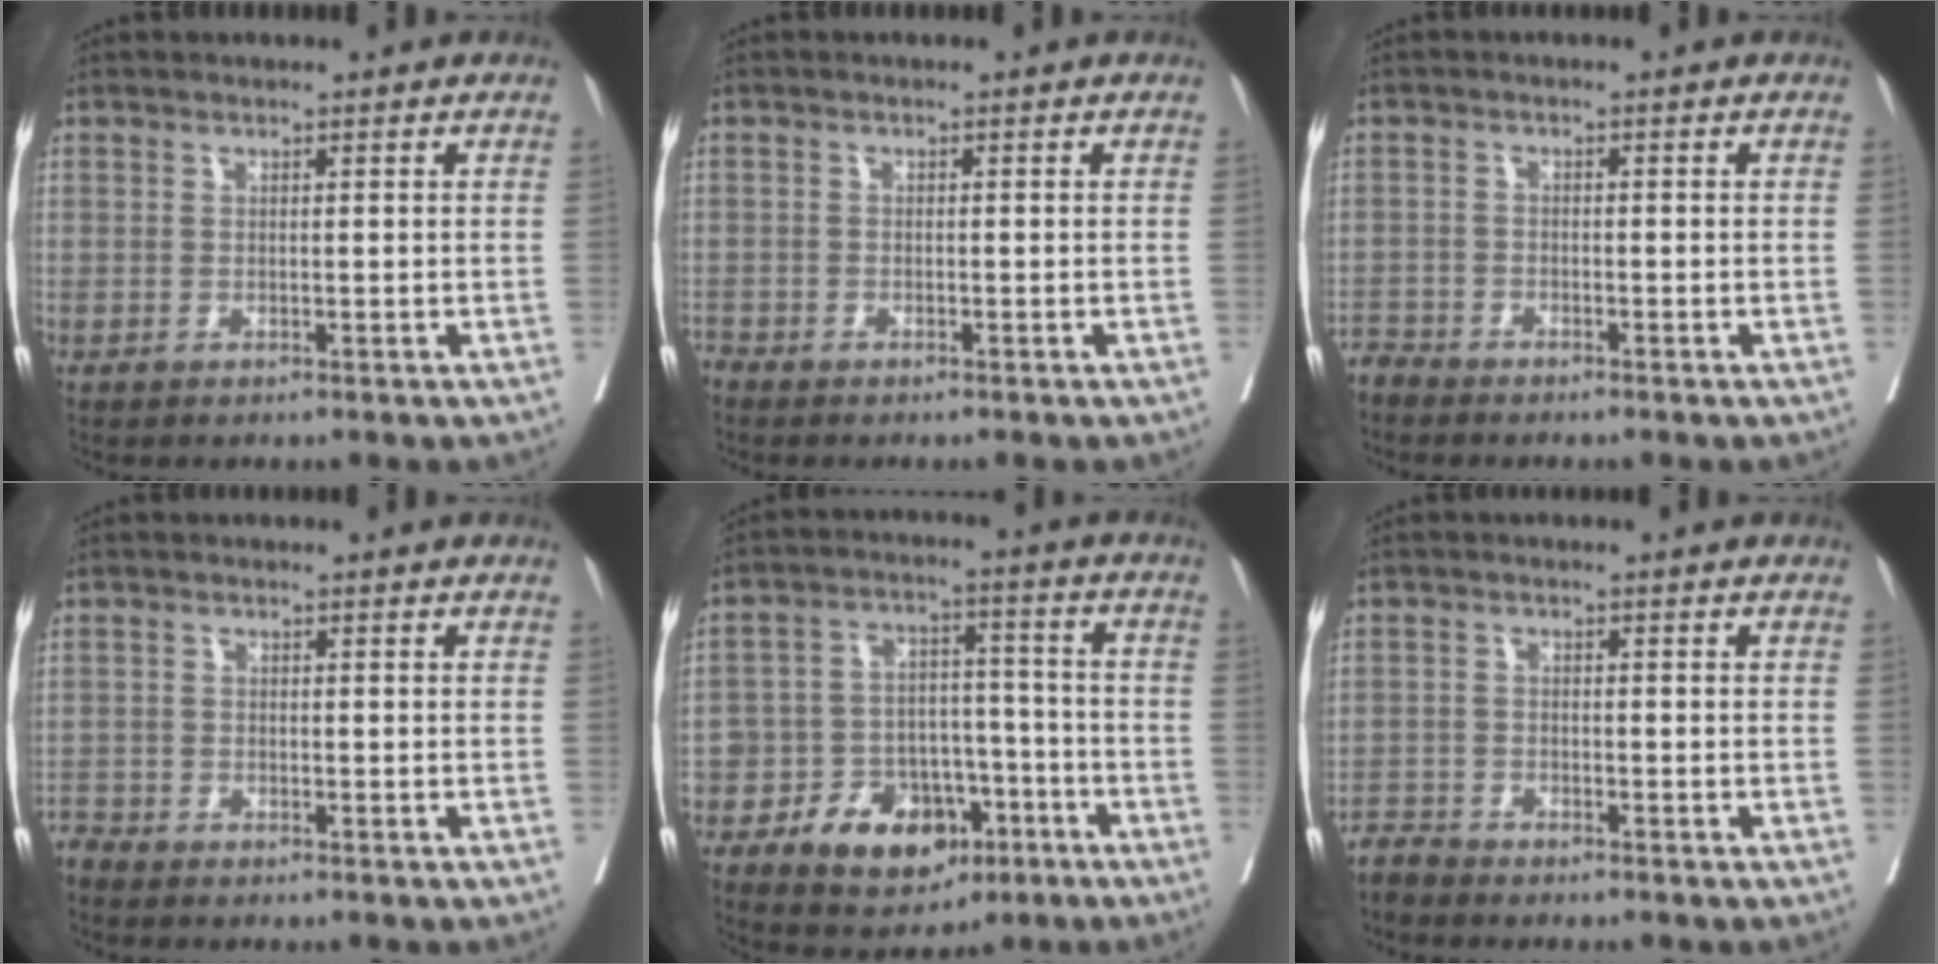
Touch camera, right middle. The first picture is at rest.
{"total": 1.3, "force": [-1.2, 0.4, -0.1], "torque": [0.005, 0.000, -0.024]}
{"total": 2.2, "force": [-2.1, 0.1, -0.6], "torque": [0.017, -0.008, -0.043]}
{"total": 1.7, "force": [-1.6, 0.1, -0.4], "torque": [0.012, -0.006, -0.034]}
{"total": 12.1, "force": [-6.3, 7.7, 6.8], "torque": [-0.103, 0.023, -0.093]}
{"total": 2.4, "force": [-2.3, 0.2, -0.6], "torque": [0.019, -0.009, -0.046]}